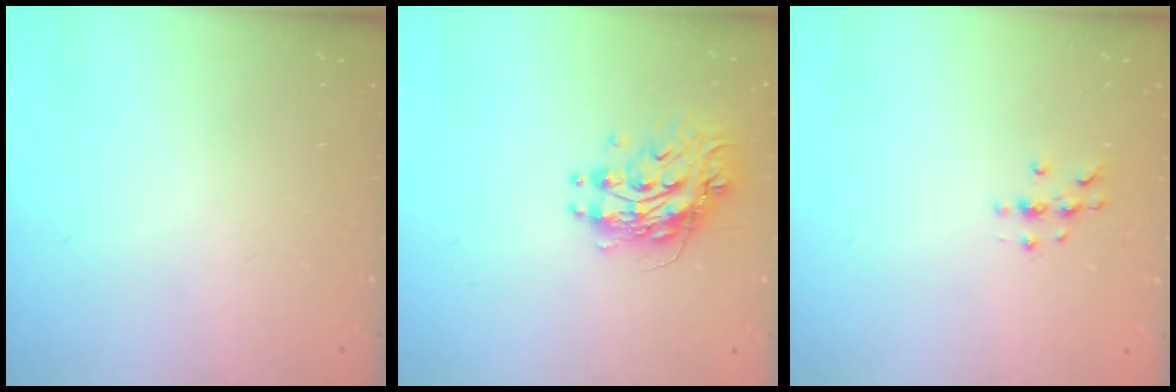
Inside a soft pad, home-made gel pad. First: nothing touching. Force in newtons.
{"total": 10.7, "press": 10.7, "slide": 0.9}
{"total": 4.9, "press": 4.9, "slide": 0.5}